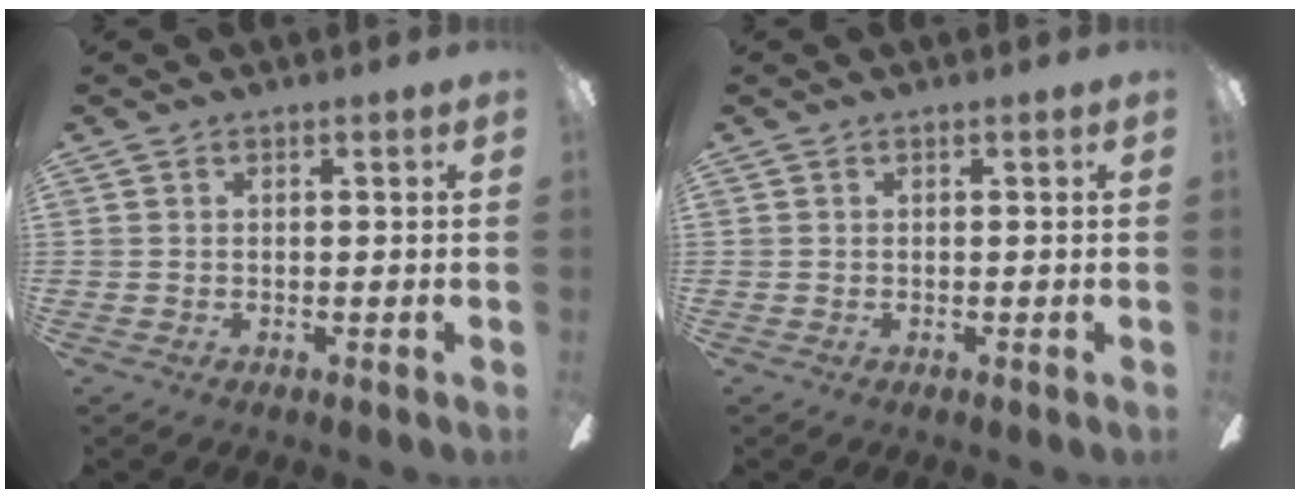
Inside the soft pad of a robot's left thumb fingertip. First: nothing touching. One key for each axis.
{"total": 0.0}